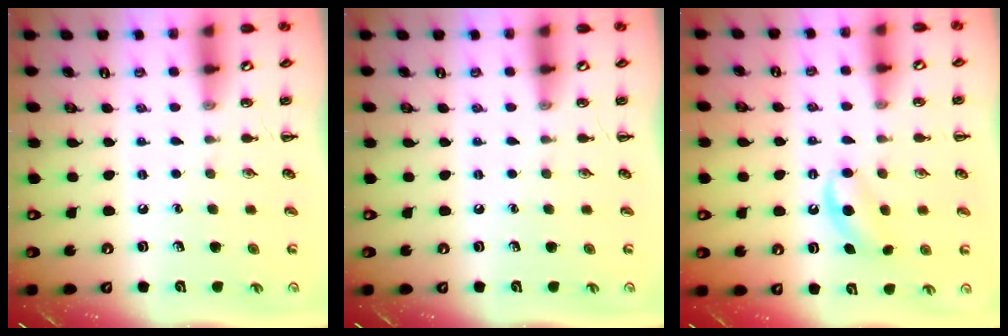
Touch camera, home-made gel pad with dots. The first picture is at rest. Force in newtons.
{"total": 0.0}
{"total": 5.5, "press": 5.3, "slide": 1.6}